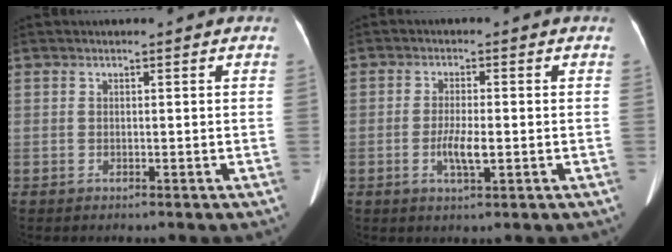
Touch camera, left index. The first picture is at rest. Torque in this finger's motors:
{"motor_torque": [0.01, 0.01, 0.06, 0.04]}